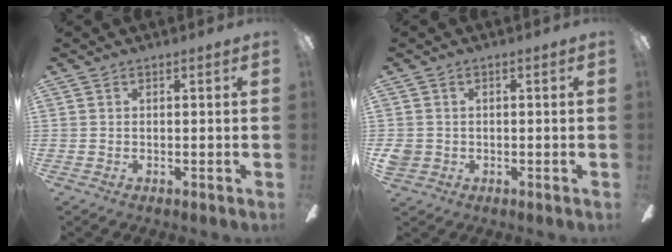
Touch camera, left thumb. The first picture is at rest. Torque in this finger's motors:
{"motor_torque": [0.02, 0.46, 0.16, -0.25, 0.01]}